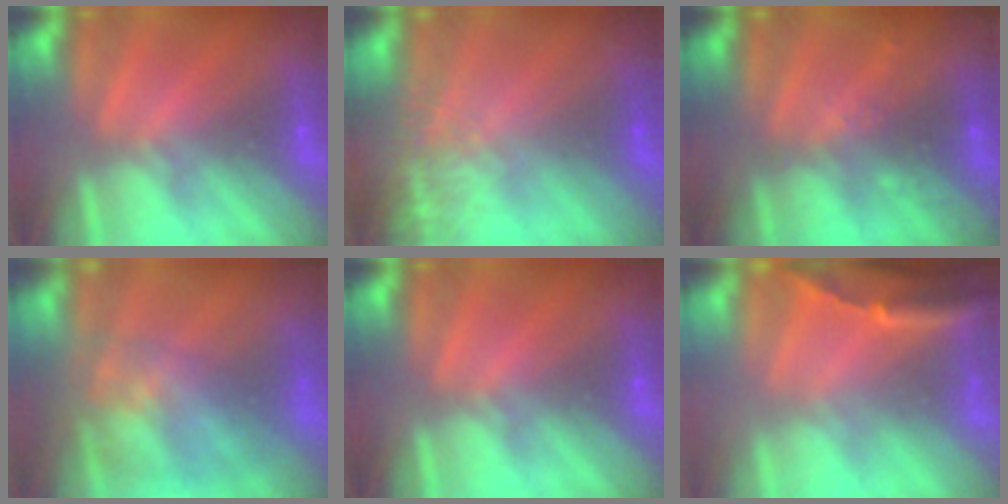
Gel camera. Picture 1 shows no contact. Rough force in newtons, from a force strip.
{"total": 6.1}
{"total": 3.0}
{"total": 5.9}
{"total": 0.0}
{"total": 3.9}